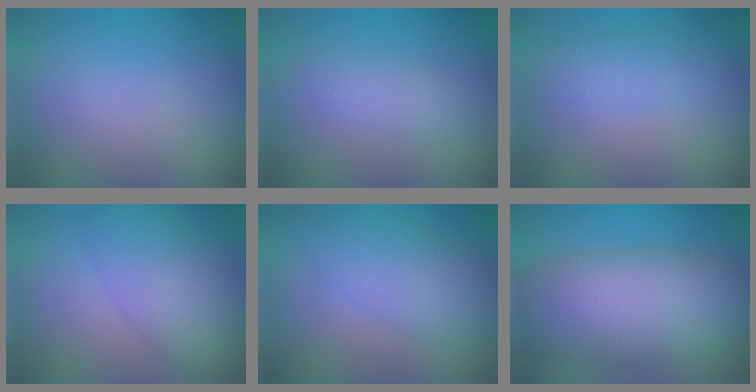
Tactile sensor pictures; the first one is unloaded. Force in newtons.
{"total": 2.0, "press": 2.0, "slide": 0.2}
{"total": 2.3, "press": 2.3, "slide": 0.0}
{"total": 5.3, "press": 5.3, "slide": 0.2}
{"total": 5.6, "press": 5.6, "slide": 0.0}
{"total": 9.6, "press": 9.6, "slide": 0.5}